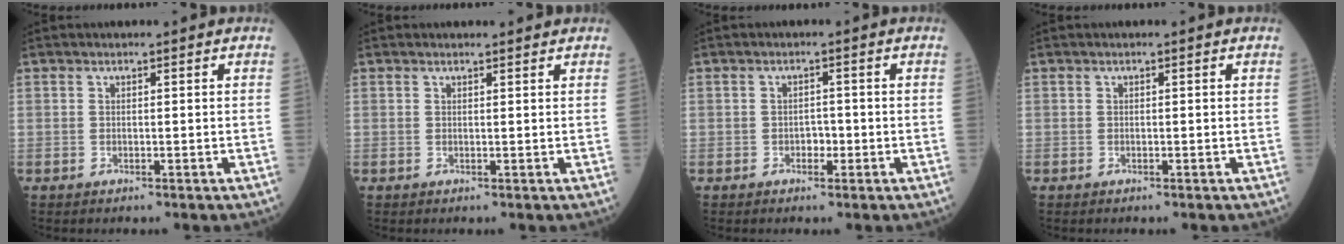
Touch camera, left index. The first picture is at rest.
{"total": 1.3, "force": [1.3, 0.2, 0.0], "torque": [-0.011, 0.001, 0.017]}
{"total": 1.6, "force": [-0.6, 1.1, 1.0], "torque": [-0.012, 0.005, -0.010]}
{"total": 0.0}